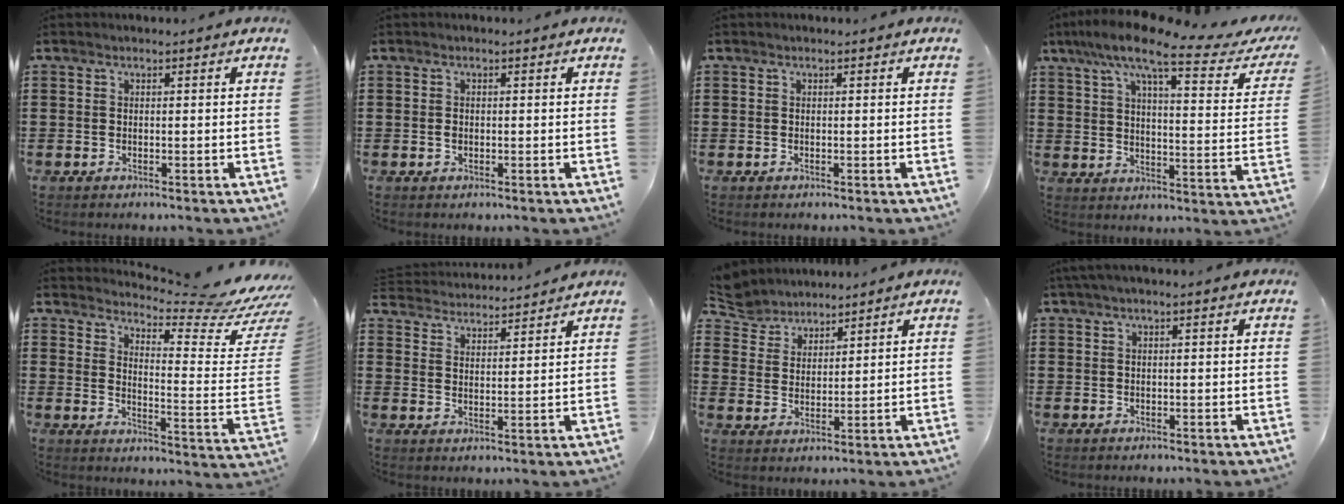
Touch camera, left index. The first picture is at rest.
{"total": 0.7, "force": [0.0, 0.5, 0.5], "torque": [-0.012, 0.001, 0.000]}
{"total": 0.0}
{"total": 11.3, "force": [7.9, 1.7, 8.0], "torque": [-0.157, -0.039, 0.124]}
{"total": 6.8, "force": [6.1, 0.1, 3.0], "torque": [-0.064, -0.065, 0.097]}
{"total": 3.9, "force": [3.9, -0.1, -0.3], "torque": [-0.012, -0.025, 0.067]}
{"total": 5.2, "force": [4.9, 1.8, 0.1], "torque": [-0.028, -0.018, 0.091]}
{"total": 1.2, "force": [0.4, 0.0, 1.1], "torque": [-0.019, 0.000, 0.008]}